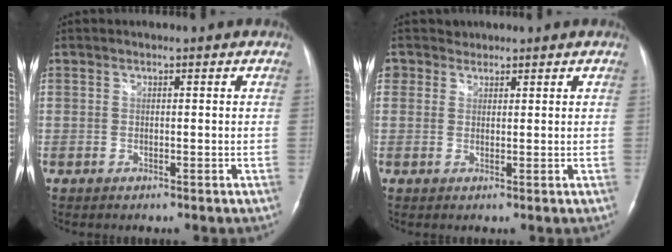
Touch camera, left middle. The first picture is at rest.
{"total": 1.9, "force": [1.4, 1.3, -0.4], "torque": [0.013, 0.007, 0.019]}